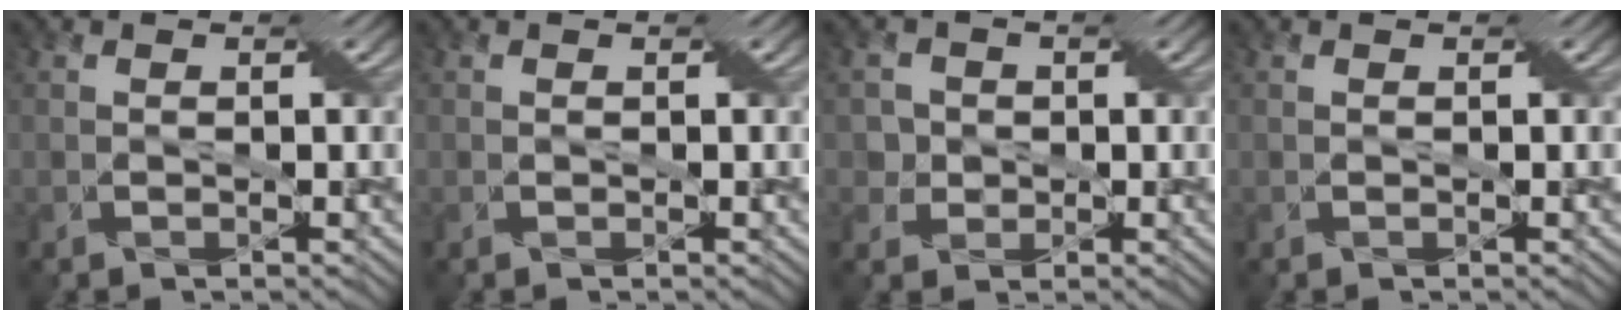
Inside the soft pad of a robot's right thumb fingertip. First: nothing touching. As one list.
[{"total": 0.0}, {"total": 3.6, "force": [0.3, 3.5, 0.8], "torque": [-0.027, 0.013, -0.002]}, {"total": 0.0}]